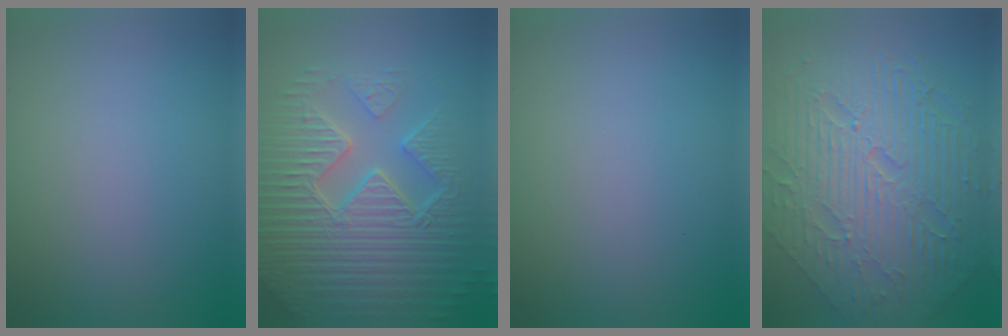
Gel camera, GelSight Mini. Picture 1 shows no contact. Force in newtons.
{"total": 9.7, "press": 6.8, "slide": 6.9}
{"total": 0.0}
{"total": 11.2, "press": 7.3, "slide": 8.5}